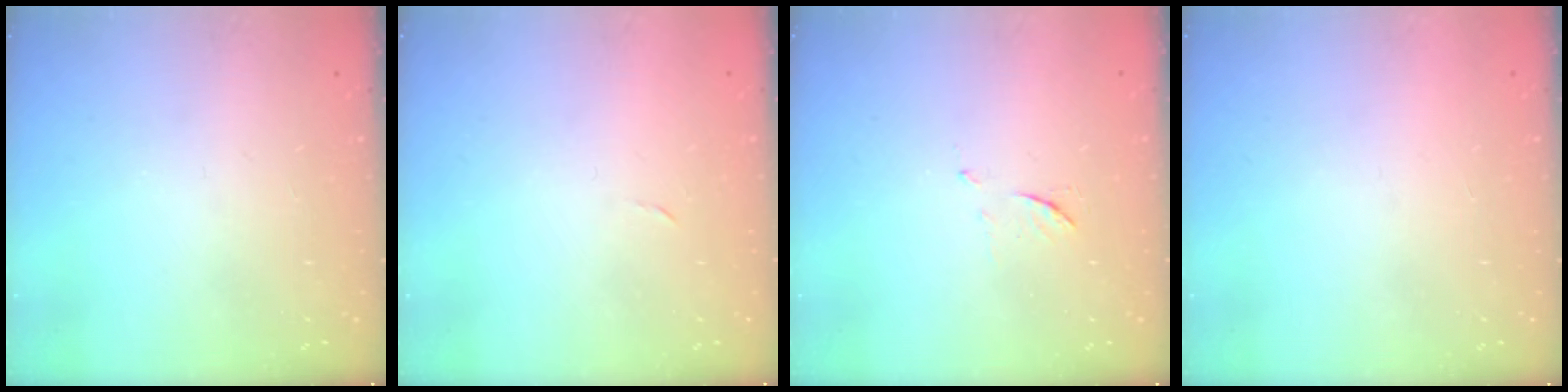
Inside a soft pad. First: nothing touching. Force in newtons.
{"total": 2.3, "press": 2.3, "slide": 0.4}
{"total": 5.5, "press": 5.4, "slide": 0.7}
{"total": 1.5, "press": 1.5, "slide": 0.1}